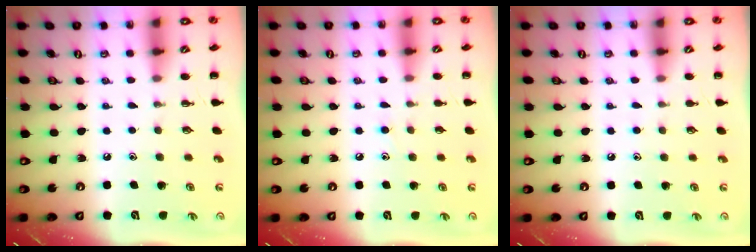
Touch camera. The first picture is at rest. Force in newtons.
{"total": 6.3, "press": 5.9, "slide": 2.3}
{"total": 5.1, "press": 4.8, "slide": 1.8}